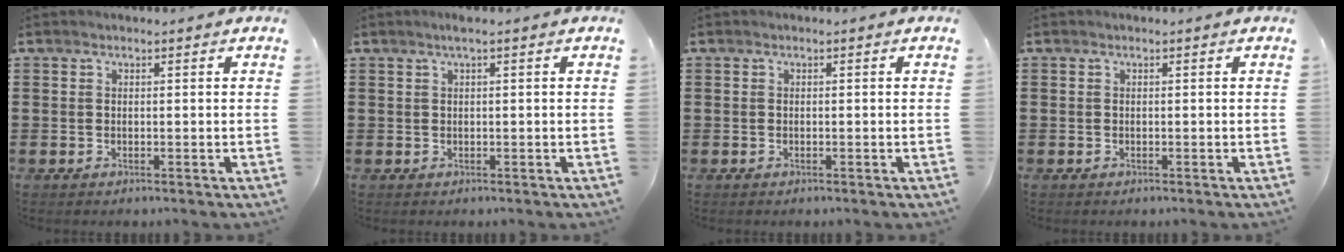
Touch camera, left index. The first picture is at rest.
{"total": 1.2, "force": [0.5, 0.0, 1.0], "torque": [-0.019, 0.000, 0.009]}
{"total": 0.0}
{"total": 0.0}